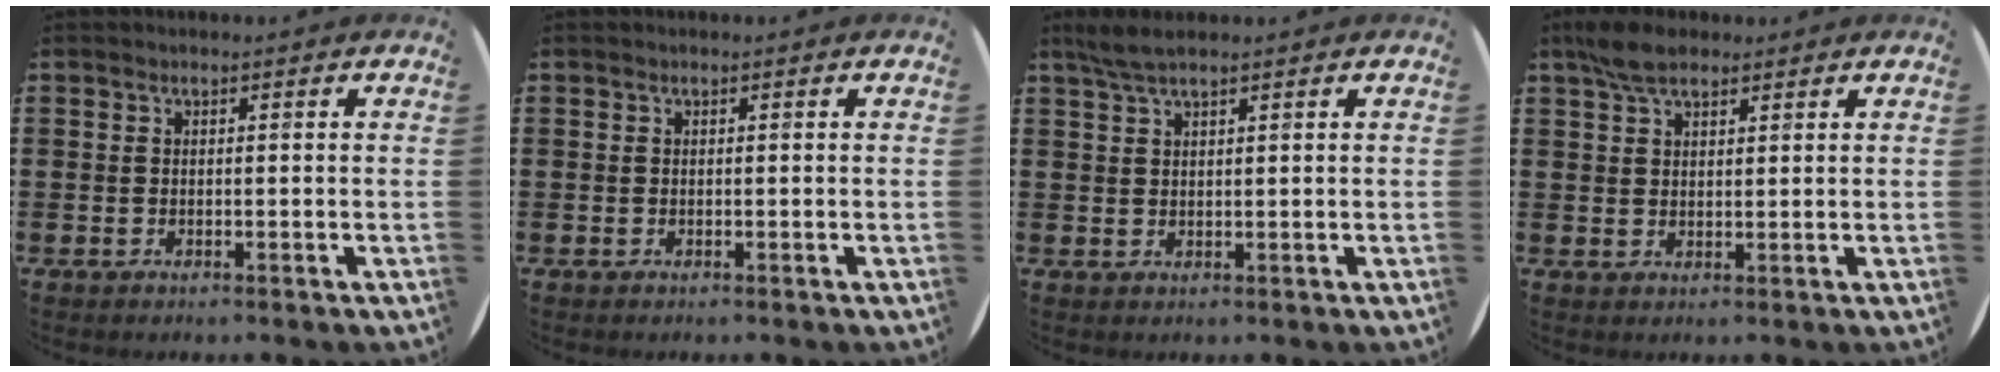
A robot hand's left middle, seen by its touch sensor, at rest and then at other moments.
{"total": 0.0}
{"total": 2.9, "force": [2.2, 0.4, 1.8], "torque": [-0.038, 0.004, 0.040]}
{"total": 4.6, "force": [3.5, 1.9, 2.3], "torque": [-0.052, 0.007, 0.065]}